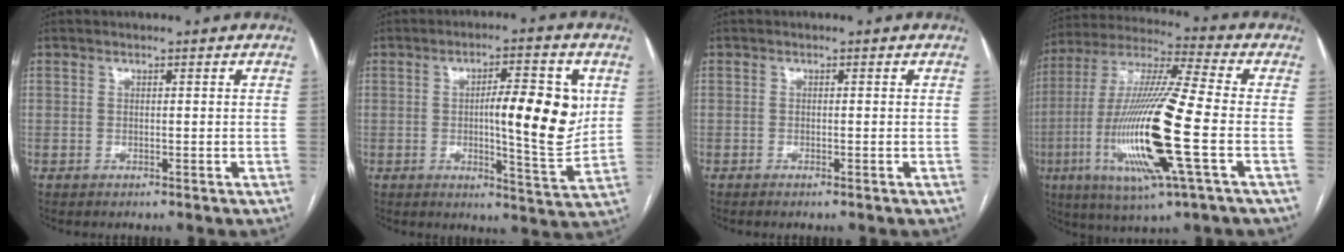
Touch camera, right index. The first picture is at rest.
{"total": 12.2, "force": [1.6, 2.2, 11.9], "torque": [-0.165, 0.002, 0.024]}
{"total": 0.5, "force": [-0.2, 0.1, 0.5], "torque": [-0.009, 0.000, -0.002]}
{"total": 20.4, "force": [-4.9, 1.1, 19.8], "torque": [-0.420, -0.022, -0.094]}